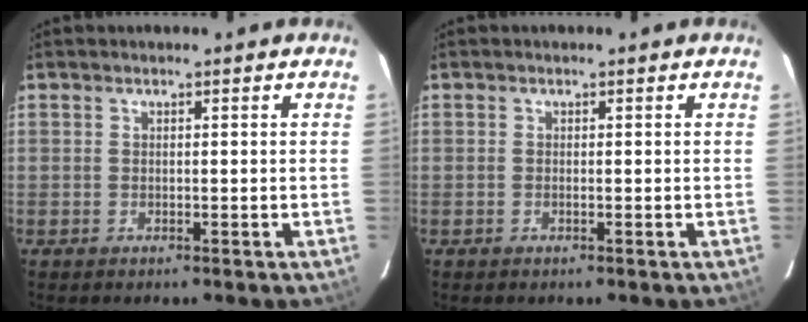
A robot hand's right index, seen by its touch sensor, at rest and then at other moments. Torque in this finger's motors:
{"motor_torque": [-0.20, 0.06, -0.02, 0.00]}